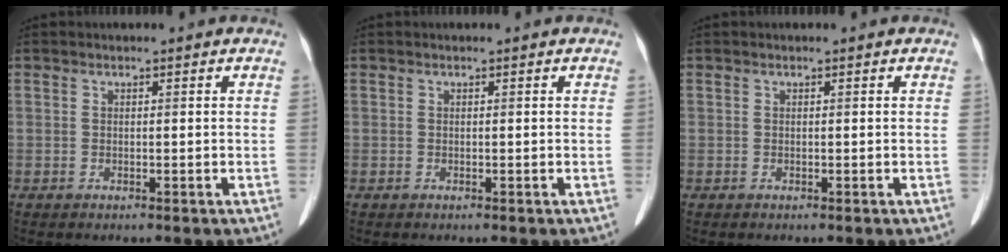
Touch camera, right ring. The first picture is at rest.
{"total": 0.0}
{"total": 0.0}